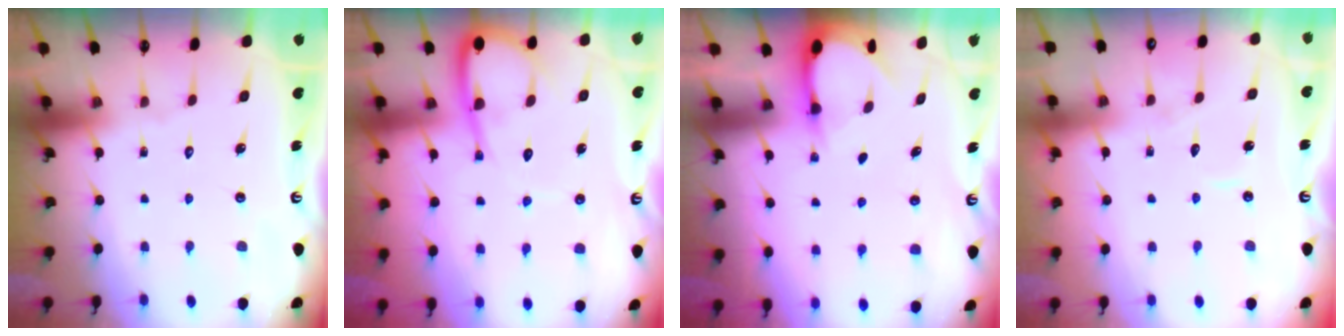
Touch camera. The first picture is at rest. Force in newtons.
{"total": 9.0, "press": 9.0, "slide": 1.0}
{"total": 3.1, "press": 3.1, "slide": 0.4}
{"total": 4.1, "press": 4.1, "slide": 0.5}